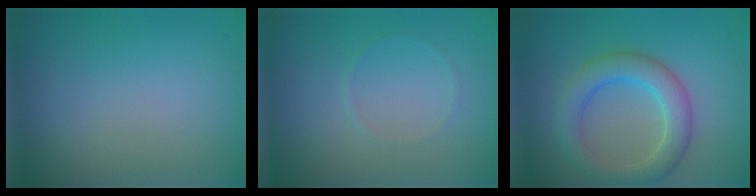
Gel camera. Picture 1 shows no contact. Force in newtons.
{"total": 0.5, "press": 0.5, "slide": 0.1}
{"total": 4.9, "press": 4.9, "slide": 0.2}